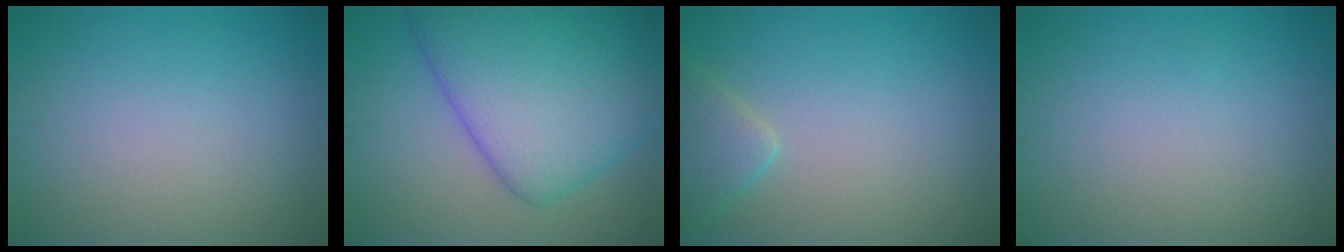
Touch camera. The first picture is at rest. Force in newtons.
{"total": 11.1, "press": 11.1, "slide": 0.3}
{"total": 2.6, "press": 2.6, "slide": 0.2}
{"total": 0.0}